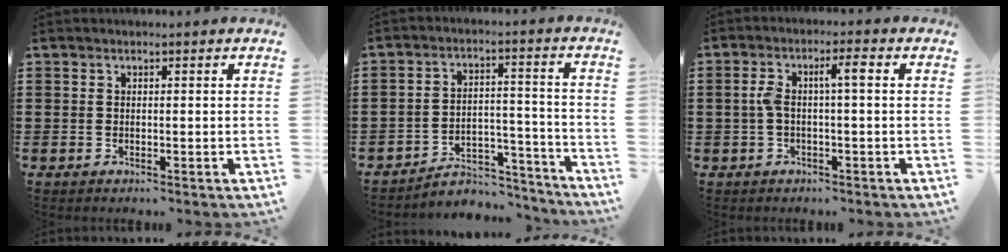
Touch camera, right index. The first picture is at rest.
{"total": 5.5, "force": [-5.0, 1.8, 1.3], "torque": [-0.023, 0.015, -0.099]}
{"total": 4.1, "force": [0.0, 0.8, 4.1], "torque": [-0.084, 0.005, -0.007]}